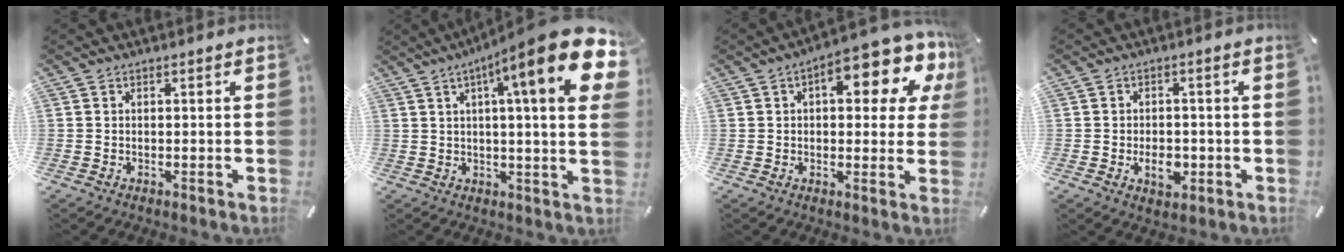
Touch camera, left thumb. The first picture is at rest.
{"total": 20.7, "force": [8.5, 2.8, 18.7], "torque": [-0.280, -0.046, 0.114]}
{"total": 14.4, "force": [6.5, 6.0, 11.3], "torque": [-0.141, -0.039, 0.102]}
{"total": 5.5, "force": [-1.5, 3.6, 3.8], "torque": [-0.054, 0.000, -0.026]}